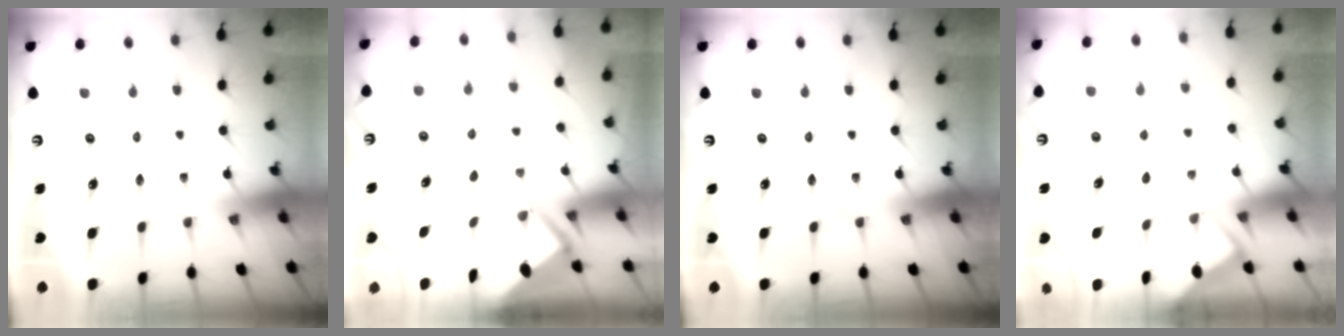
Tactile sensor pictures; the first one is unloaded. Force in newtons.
{"total": 2.9, "press": 2.9, "slide": 0.3}
{"total": 0.0}
{"total": 3.0, "press": 3.0, "slide": 0.2}